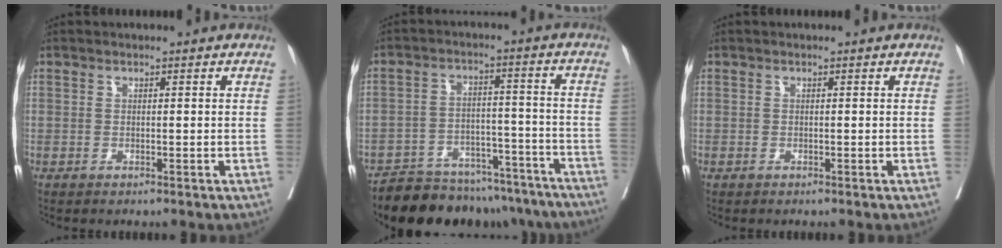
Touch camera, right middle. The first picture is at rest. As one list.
[{"total": 18.4, "force": [-16.5, 6.1, 5.5], "torque": [-0.075, 0.018, -0.225]}, {"total": 0.0}]